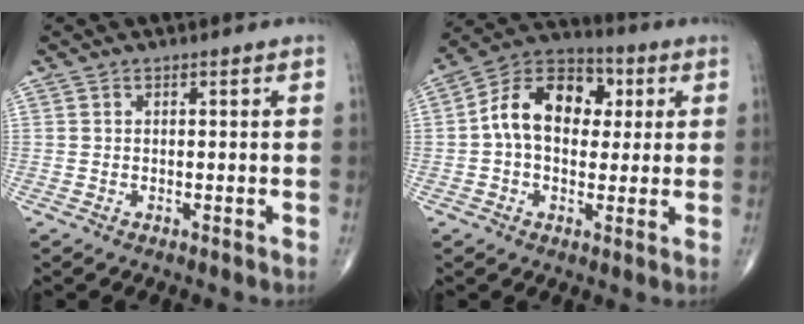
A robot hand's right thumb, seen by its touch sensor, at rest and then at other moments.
{"total": 14.4, "force": [2.3, 9.6, 10.5], "torque": [-0.150, 0.027, 0.025]}